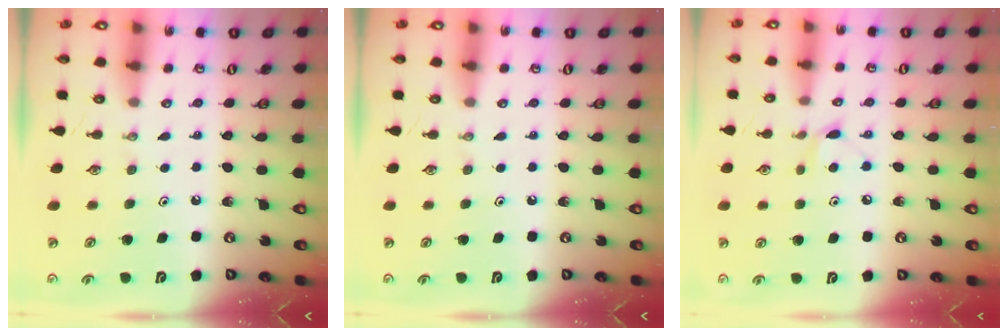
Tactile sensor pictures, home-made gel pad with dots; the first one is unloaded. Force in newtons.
{"total": 0.0}
{"total": 6.4, "press": 6.4, "slide": 0.7}